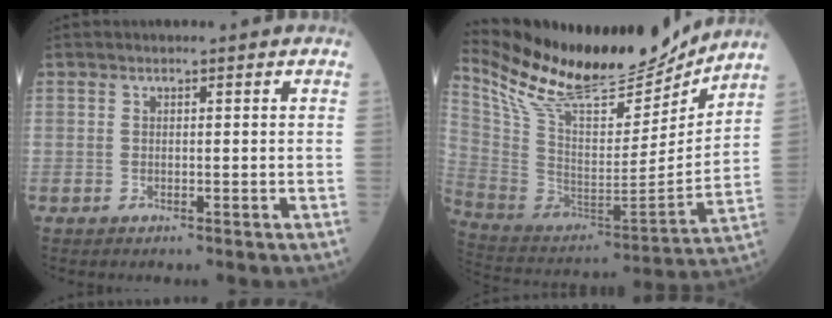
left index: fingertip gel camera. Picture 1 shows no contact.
{"total": 24.5, "force": [21.6, 5.2, 10.2], "torque": [-0.197, -0.030, 0.355]}